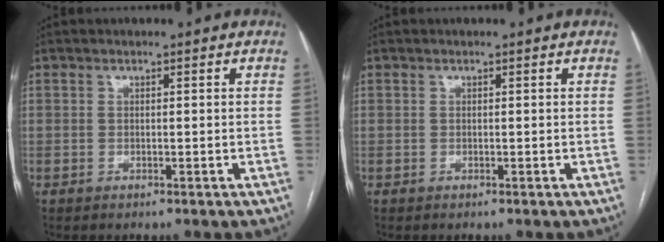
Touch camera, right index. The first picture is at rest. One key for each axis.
{"total": 0.0}